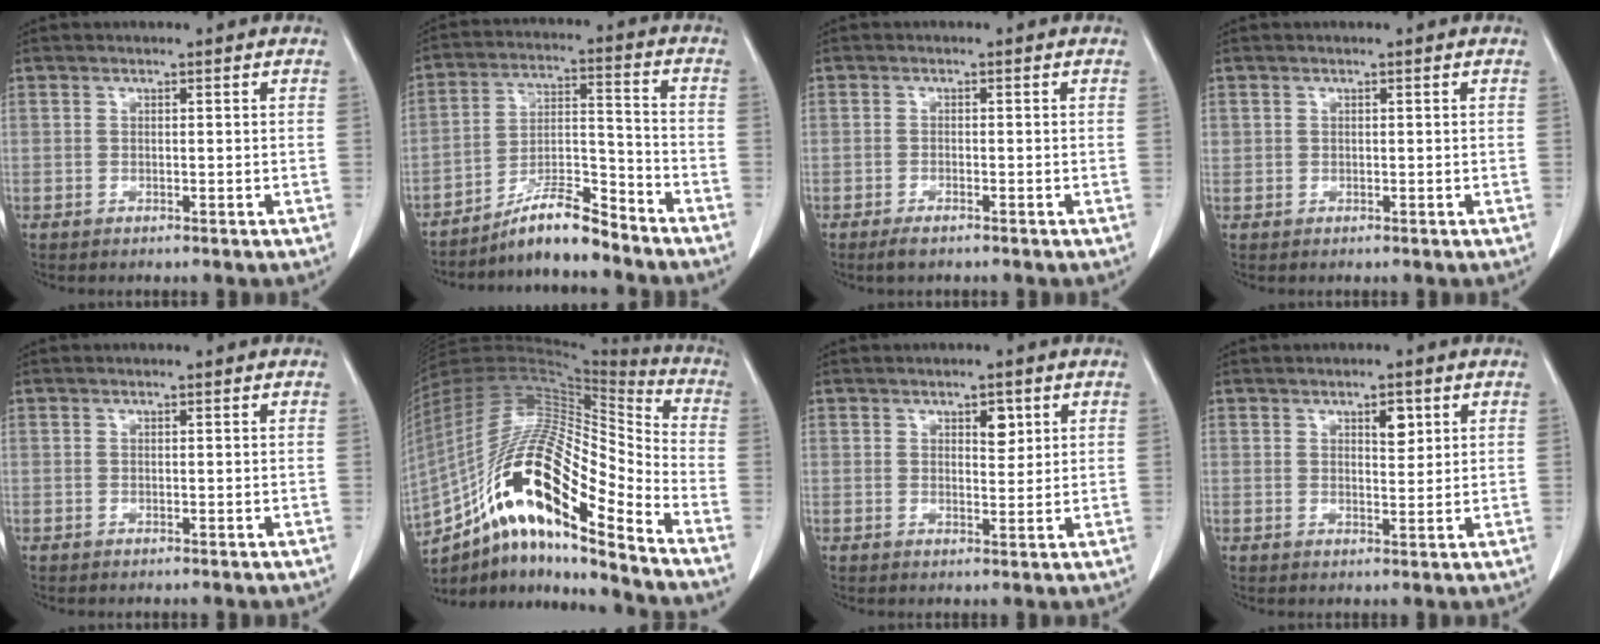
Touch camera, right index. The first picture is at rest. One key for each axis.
{"total": 9.2, "fx": -8.1, "fy": 1.0, "fz": 4.3, "tx": -0.079, "ty": 0.013, "tz": -0.143}
{"total": 2.1, "fx": -1.6, "fy": 0.4, "fz": 1.3, "tx": -0.030, "ty": -0.005, "tz": -0.027}
{"total": 0.7, "fx": 0.2, "fy": 0.6, "fz": 0.1, "tx": 0.009, "ty": 0.006, "tz": 0.002}
{"total": 0.0}
{"total": 24.6, "fx": -13.9, "fy": 4.6, "fz": 19.7, "tx": -0.383, "ty": -0.007, "tz": -0.246}
{"total": 2.7, "fx": 1.3, "fy": 1.3, "fz": 1.9, "tx": -0.026, "ty": -0.002, "tz": 0.021}
{"total": 2.8, "fx": 1.4, "fy": 1.2, "fz": 2.2, "tx": -0.032, "ty": -0.003, "tz": 0.023}